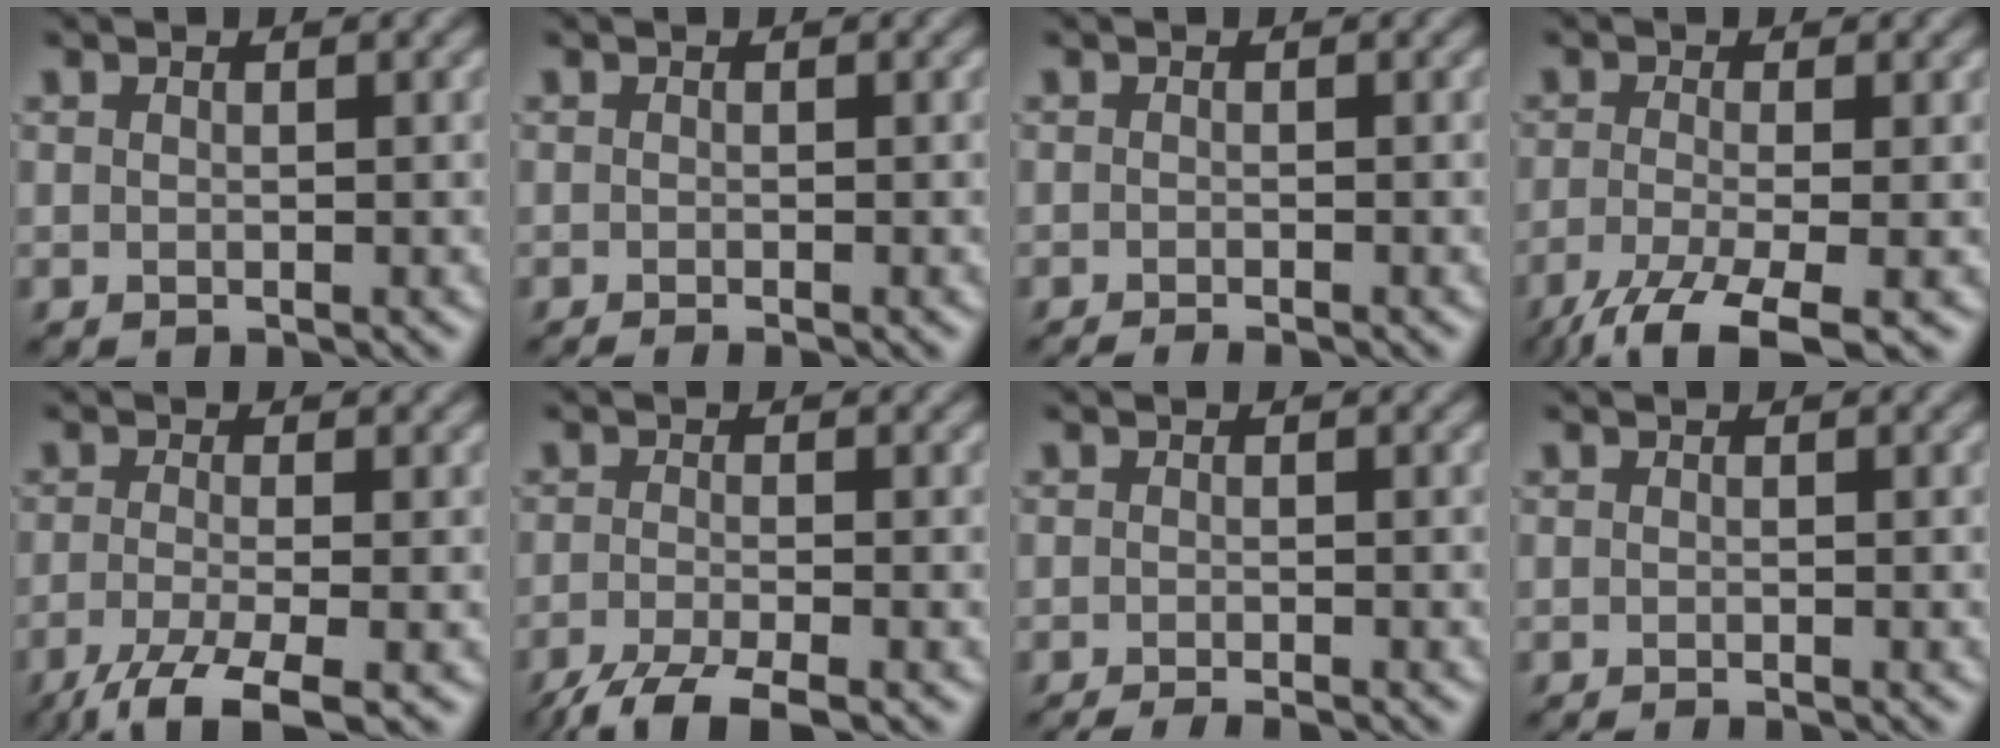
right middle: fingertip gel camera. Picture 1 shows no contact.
{"total": 1.2, "force": [-0.8, 0.3, 0.8], "torque": [-0.003, -0.005, -0.014]}
{"total": 1.8, "force": [-1.4, 0.3, 1.0], "torque": [-0.007, -0.004, -0.025]}
{"total": 6.4, "force": [-3.9, 1.6, 4.8], "torque": [-0.088, -0.016, -0.082]}
{"total": 5.3, "force": [-3.3, 1.2, 3.9], "torque": [-0.071, -0.012, -0.072]}
{"total": 4.5, "force": [-3.3, 0.9, 2.9], "torque": [-0.050, -0.008, -0.071]}
{"total": 2.7, "force": [-2.1, 0.4, 1.6], "torque": [-0.018, -0.002, -0.038]}
{"total": 1.0, "force": [-0.8, 0.2, 0.5], "torque": [0.001, -0.003, -0.013]}